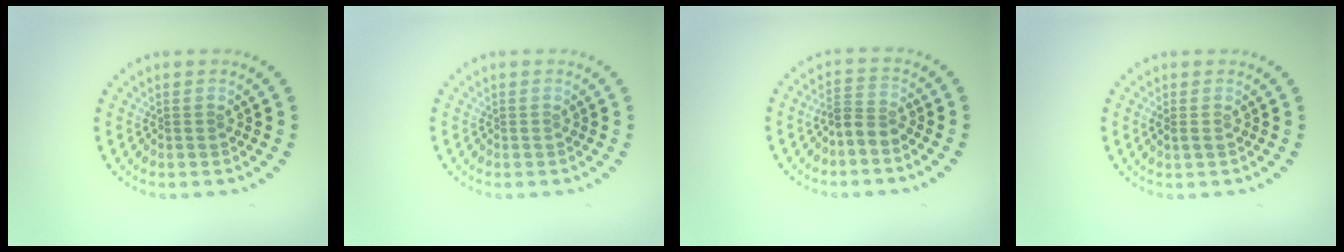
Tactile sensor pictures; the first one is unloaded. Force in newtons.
{"total": 0.0}
{"total": 2.2, "press": 1.7, "slide": 1.4}
{"total": 0.7, "press": 0.7, "slide": 0.0}